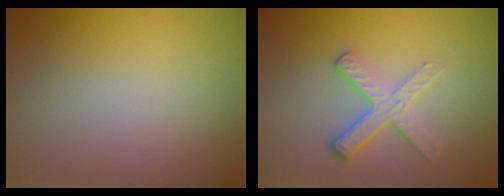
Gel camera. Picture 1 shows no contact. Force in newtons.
{"total": 2.7, "press": 2.4, "slide": 1.2}